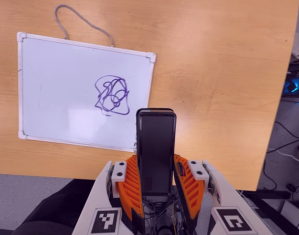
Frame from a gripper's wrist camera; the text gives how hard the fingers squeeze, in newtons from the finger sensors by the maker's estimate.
{"total": 5.5, "left": 3.7, "right": 7.2}